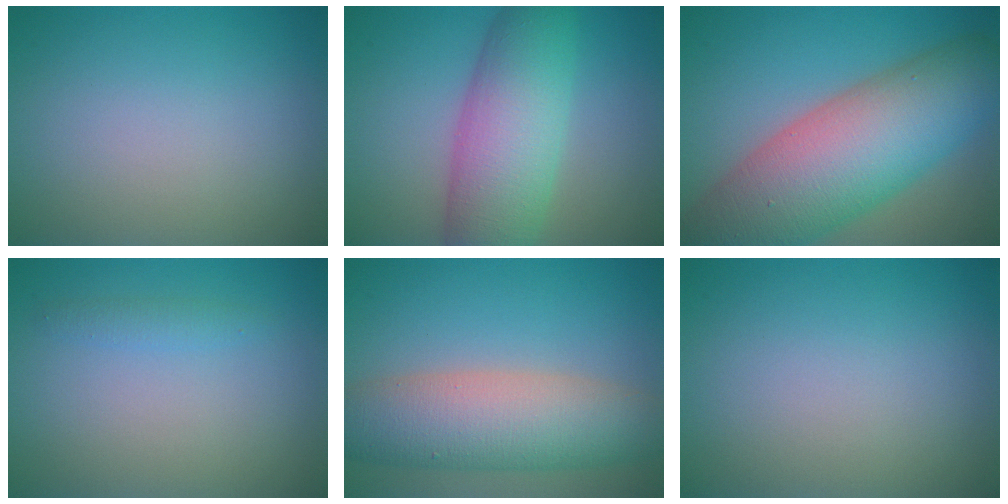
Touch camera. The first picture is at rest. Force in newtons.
{"total": 8.4, "press": 8.4, "slide": 0.1}
{"total": 13.4, "press": 13.3, "slide": 0.5}
{"total": 1.1, "press": 1.1, "slide": 0.1}
{"total": 8.2, "press": 8.2, "slide": 0.4}
{"total": 0.0}